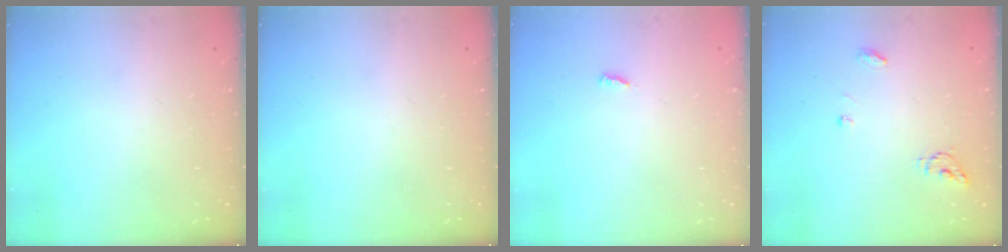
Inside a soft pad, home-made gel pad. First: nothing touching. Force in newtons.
{"total": 0.0}
{"total": 3.0, "press": 3.0, "slide": 0.0}
{"total": 5.2, "press": 5.2, "slide": 0.0}